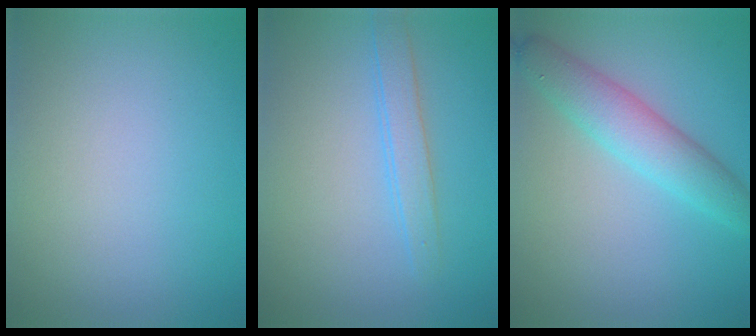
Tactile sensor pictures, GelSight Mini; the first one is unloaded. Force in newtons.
{"total": 2.1, "press": 2.1, "slide": 0.1}
{"total": 4.2, "press": 4.2, "slide": 0.2}